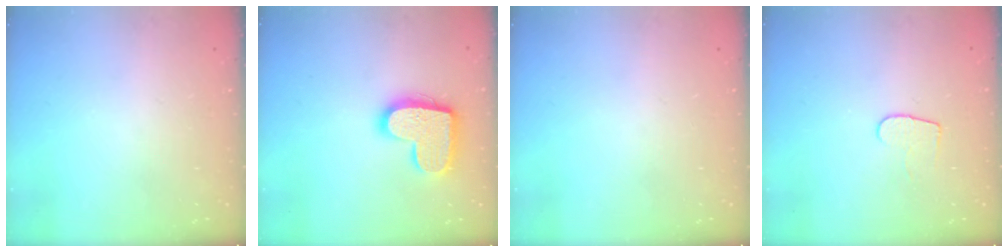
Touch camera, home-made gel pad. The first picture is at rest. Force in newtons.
{"total": 15.6, "press": 15.6, "slide": 0.8}
{"total": 0.0}
{"total": 6.3, "press": 6.3, "slide": 0.6}